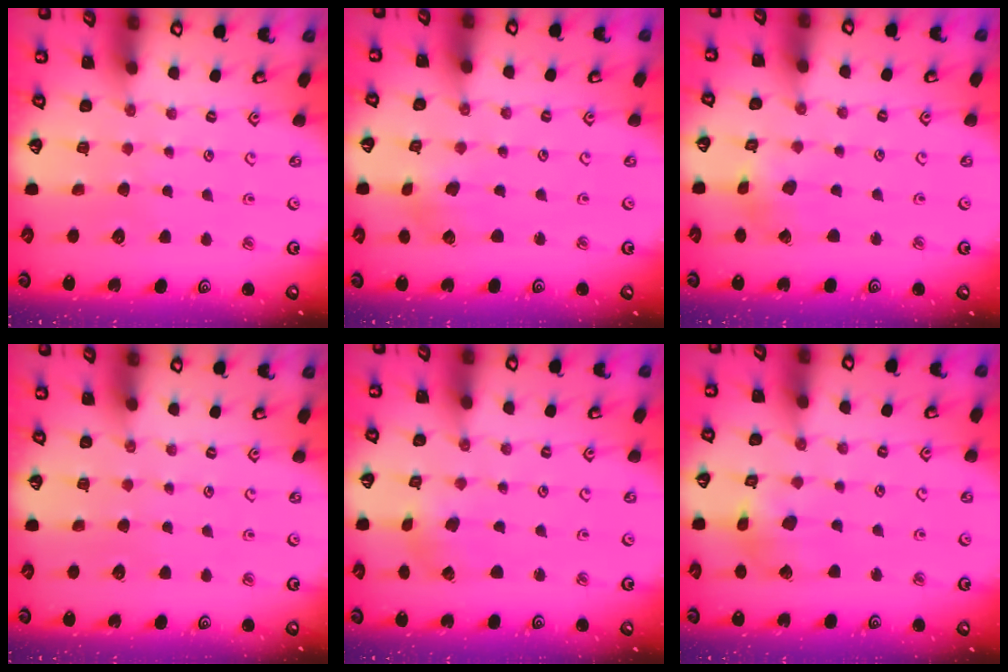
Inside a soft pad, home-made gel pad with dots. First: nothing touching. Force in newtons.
{"total": 2.3, "press": 2.3, "slide": 0.5}
{"total": 2.0, "press": 2.0, "slide": 0.3}
{"total": 0.0}
{"total": 1.2, "press": 1.2, "slide": 0.2}
{"total": 7.8, "press": 7.7, "slide": 1.0}